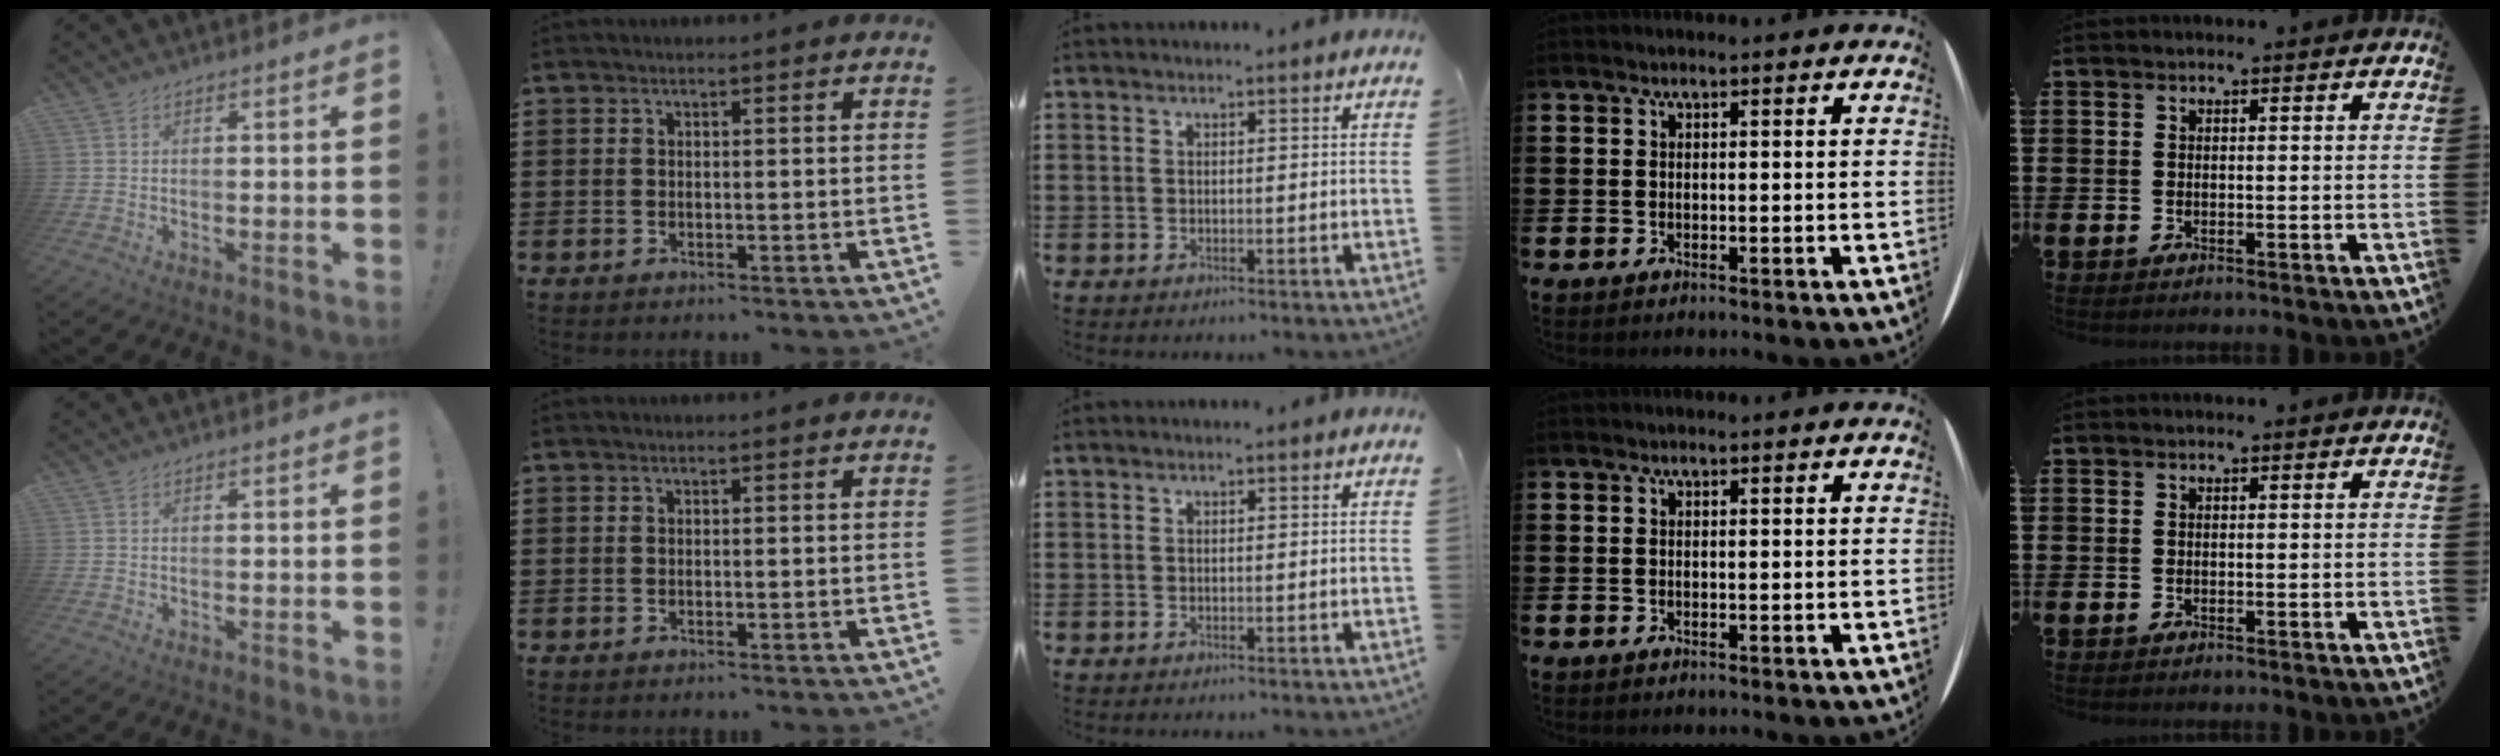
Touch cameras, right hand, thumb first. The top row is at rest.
{}